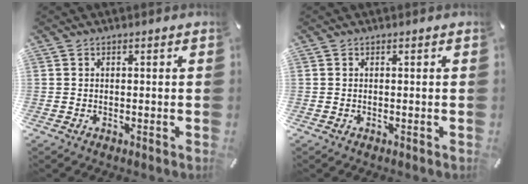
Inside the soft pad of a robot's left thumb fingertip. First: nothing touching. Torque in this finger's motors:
{"motor_torque": [0.00, 0.00, 0.00, 0.00, 0.00]}